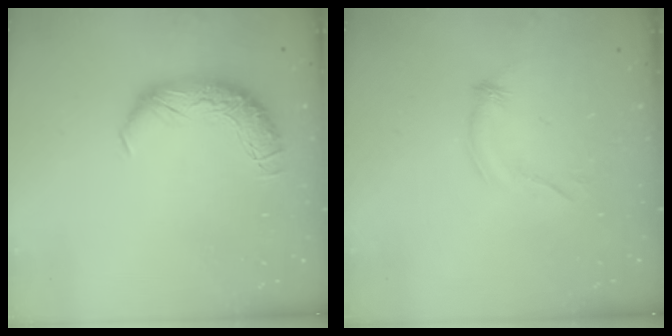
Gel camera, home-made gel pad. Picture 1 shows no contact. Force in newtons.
{"total": 5.3, "press": 5.1, "slide": 1.3}